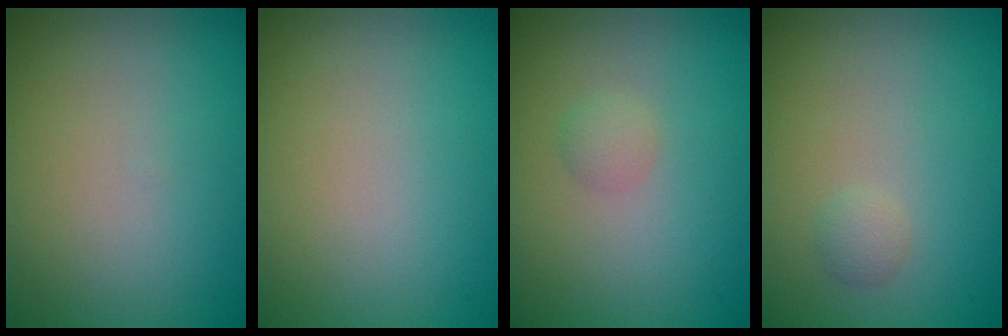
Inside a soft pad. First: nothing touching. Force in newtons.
{"total": 0.0}
{"total": 1.0, "press": 1.0, "slide": 0.0}
{"total": 0.9, "press": 0.9, "slide": 0.0}